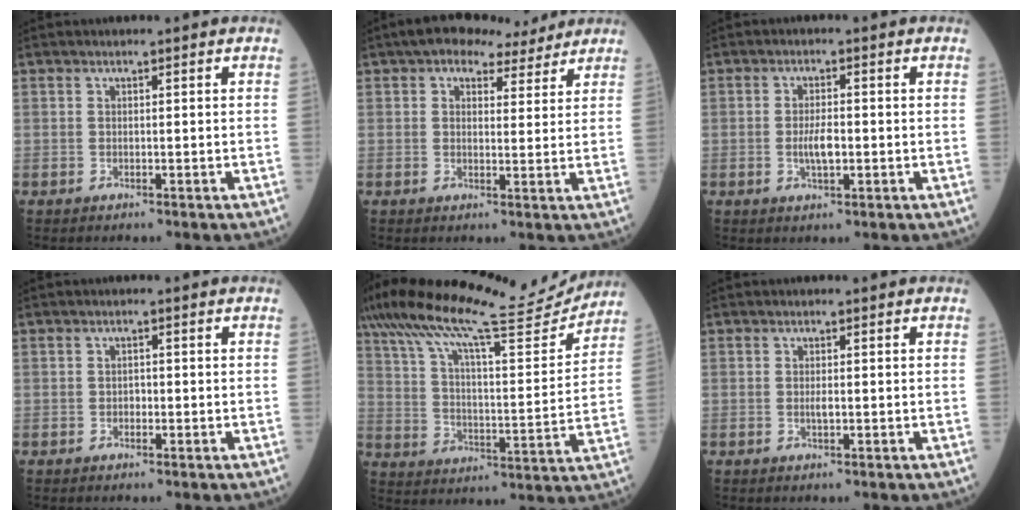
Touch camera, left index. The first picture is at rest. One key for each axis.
{"total": 6.9, "fx": 5.3, "fy": 3.3, "fz": 2.9, "tx": -0.039, "ty": 0.026, "tz": 0.073}
{"total": 3.3, "fx": -0.6, "fy": 1.0, "fz": 3.1, "tx": -0.063, "ty": 0.000, "tz": -0.010}
{"total": 0.8, "fx": -0.2, "fy": 0.6, "fz": 0.5, "tx": -0.006, "ty": 0.003, "tz": -0.007}
{"total": 21.3, "fx": 19.3, "fy": 1.4, "fz": 9.1, "tx": -0.171, "ty": -0.007, "tz": 0.290}
{"total": 0.8, "fx": -0.1, "fy": 0.2, "fz": 0.8, "tx": -0.017, "ty": -0.002, "tz": 0.000}